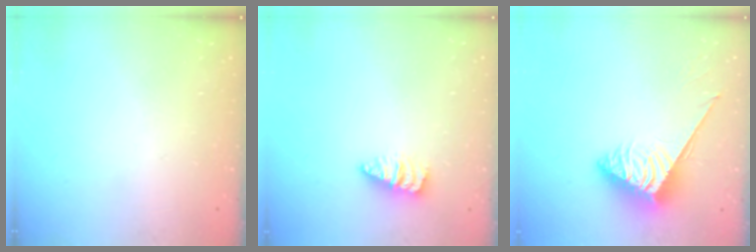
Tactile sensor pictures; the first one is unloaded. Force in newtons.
{"total": 2.7, "press": 2.7, "slide": 0.2}
{"total": 3.9, "press": 3.9, "slide": 0.4}